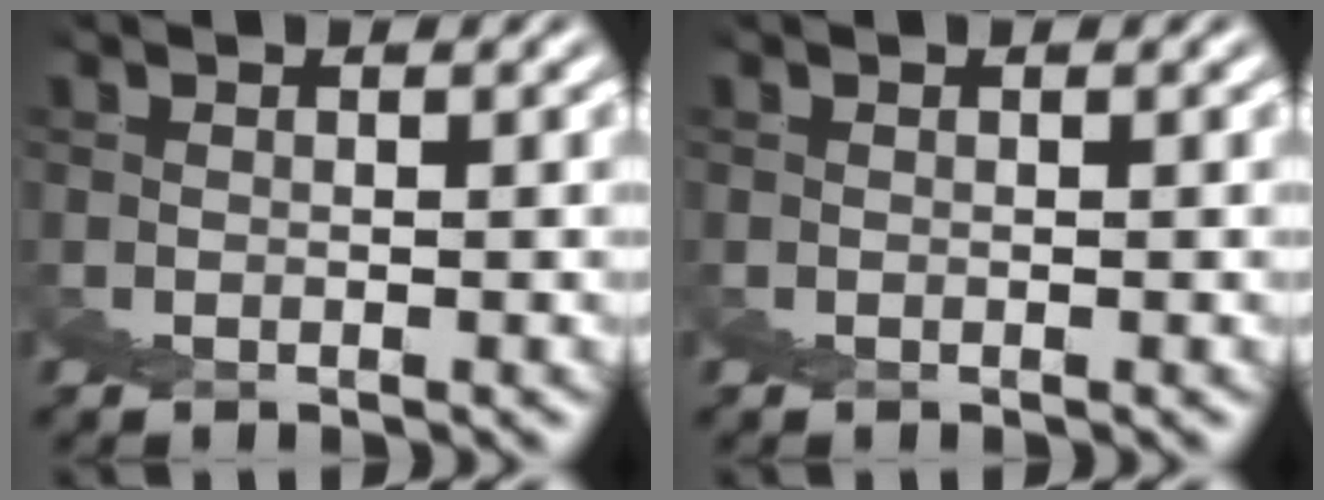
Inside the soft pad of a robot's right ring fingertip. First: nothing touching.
{"total": 0.0}